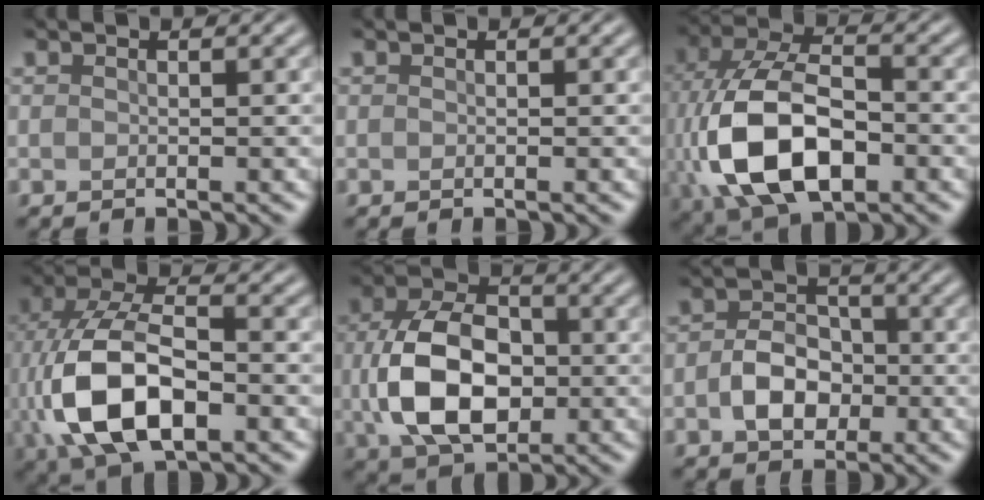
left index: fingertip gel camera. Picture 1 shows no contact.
{"total": 0.0}
{"total": 12.3, "force": [-2.5, 7.2, 9.6], "torque": [-0.203, -0.012, -0.051]}
{"total": 11.2, "force": [-2.0, 6.2, 9.1], "torque": [-0.195, -0.007, -0.039]}
{"total": 9.5, "force": [-0.4, 6.3, 7.1], "torque": [-0.154, -0.004, -0.006]}
{"total": 4.1, "force": [-0.8, 3.1, 2.5], "torque": [-0.044, 0.004, -0.018]}